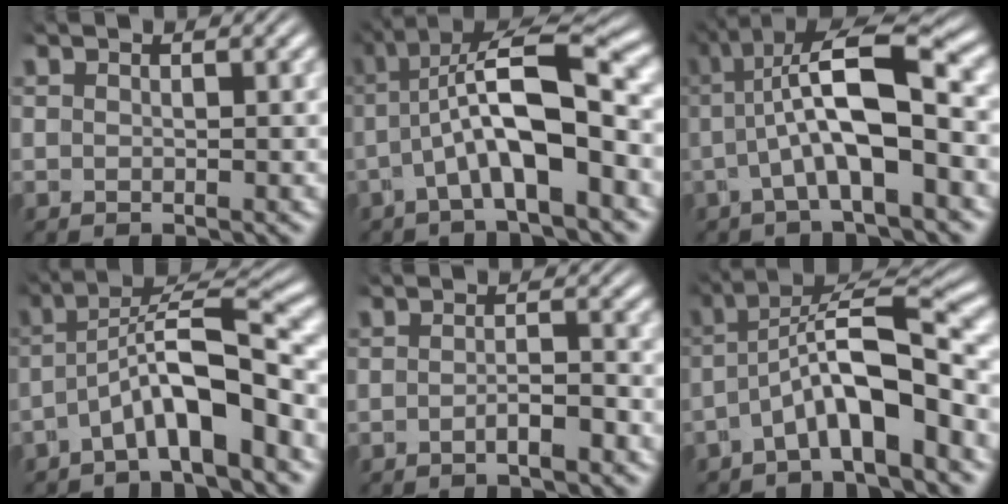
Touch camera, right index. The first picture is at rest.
{"total": 8.7, "force": [0.5, 3.5, 7.9], "torque": [-0.130, 0.002, 0.007]}
{"total": 10.1, "force": [1.8, 4.2, 9.0], "torque": [-0.149, 0.013, 0.021]}
{"total": 5.4, "force": [-1.1, 1.8, 4.9], "torque": [-0.084, -0.001, -0.021]}
{"total": 1.7, "force": [-1.3, 0.2, 1.1], "torque": [-0.014, 0.001, -0.029]}
{"total": 6.0, "force": [-0.7, 2.2, 5.5], "torque": [-0.096, -0.006, -0.010]}